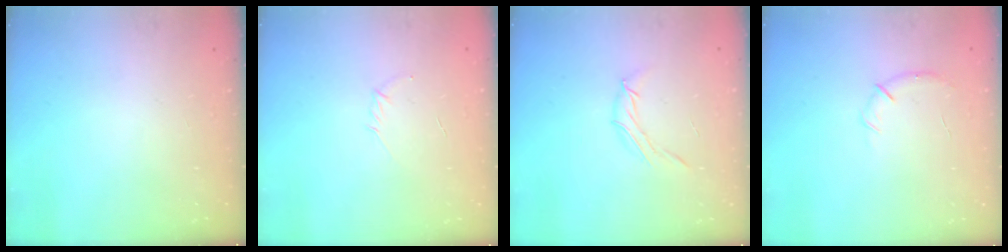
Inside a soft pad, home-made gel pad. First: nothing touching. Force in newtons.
{"total": 2.8, "press": 2.7, "slide": 0.7}
{"total": 6.3, "press": 6.3, "slide": 0.5}
{"total": 6.3, "press": 6.1, "slide": 1.5}